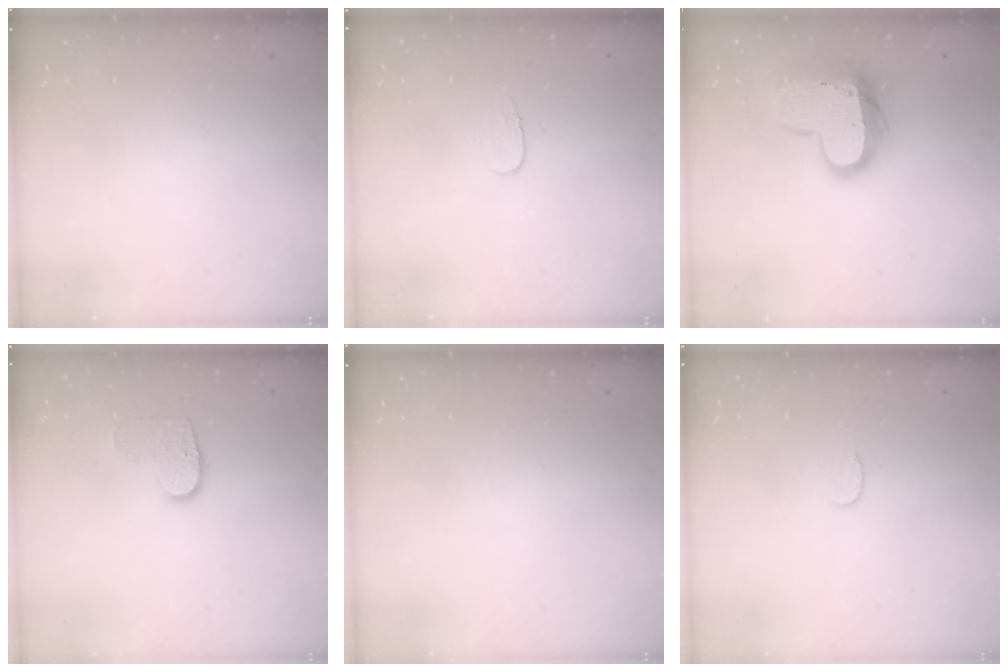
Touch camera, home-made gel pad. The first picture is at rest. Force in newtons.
{"total": 3.9, "press": 3.9, "slide": 0.4}
{"total": 14.4, "press": 14.4, "slide": 1.1}
{"total": 8.4, "press": 8.4, "slide": 0.4}
{"total": 0.0}
{"total": 3.5, "press": 3.5, "slide": 0.3}